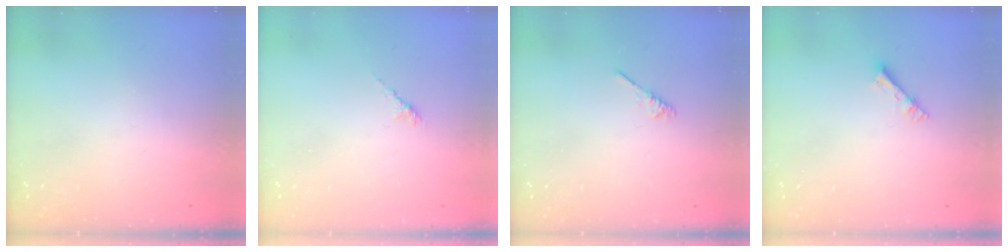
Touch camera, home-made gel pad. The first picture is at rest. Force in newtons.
{"total": 2.6, "press": 2.4, "slide": 0.7}
{"total": 1.9, "press": 1.8, "slide": 0.5}
{"total": 3.4, "press": 3.4, "slide": 0.3}